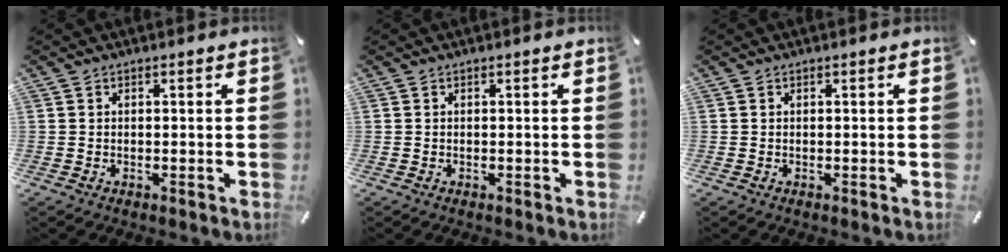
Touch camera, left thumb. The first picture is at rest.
{"total": 0.0}
{"total": 0.0}